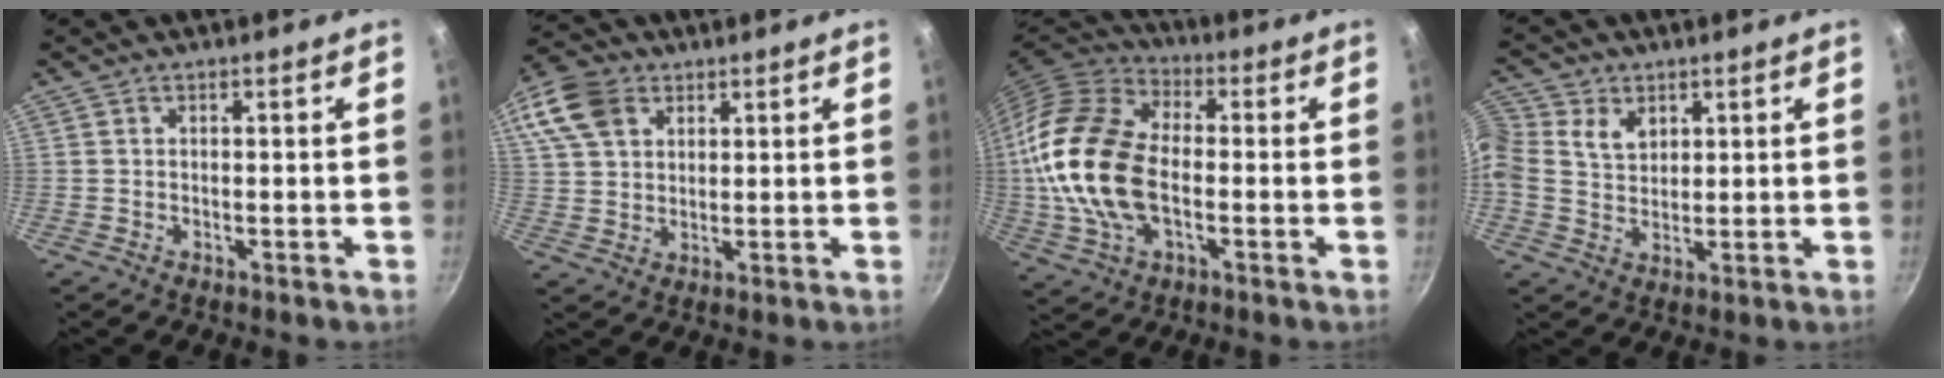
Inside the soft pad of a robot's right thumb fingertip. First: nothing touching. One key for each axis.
{"total": 13.8, "fx": 6.3, "fy": 9.8, "fz": 7.3, "tx": -0.157, "ty": 0.013, "tz": 0.117}
{"total": 20.1, "fx": -1.4, "fy": 12.3, "fz": 15.8, "tx": -0.303, "ty": 0.026, "tz": -0.037}
{"total": 8.0, "fx": 2.4, "fy": 6.6, "fz": 3.9, "tx": -0.068, "ty": -0.002, "tz": 0.036}